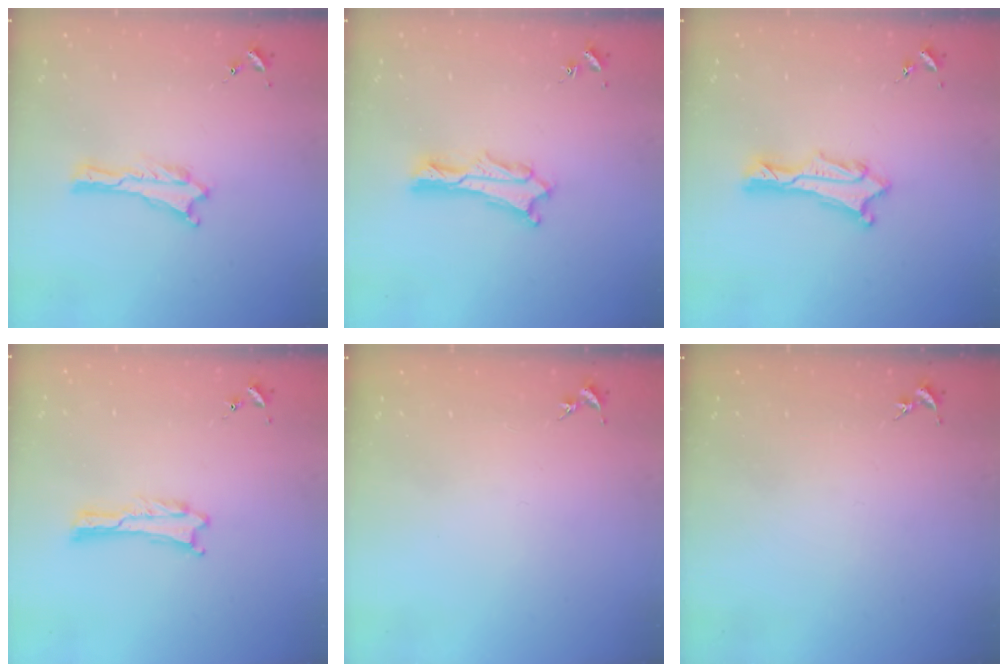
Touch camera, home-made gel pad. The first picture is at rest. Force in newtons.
{"total": 1.9, "press": 1.9, "slide": 0.2}
{"total": 1.5, "press": 1.5, "slide": 0.1}
{"total": 0.0}
{"total": 0.0}
{"total": 0.0}